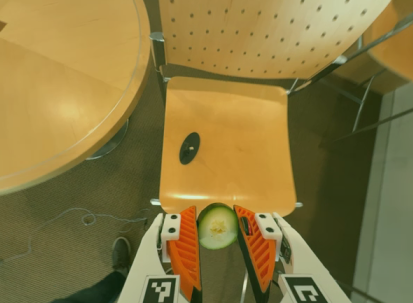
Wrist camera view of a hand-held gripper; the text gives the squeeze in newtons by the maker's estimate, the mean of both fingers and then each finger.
{"total": 6.3, "left": 6.1, "right": 6.4}